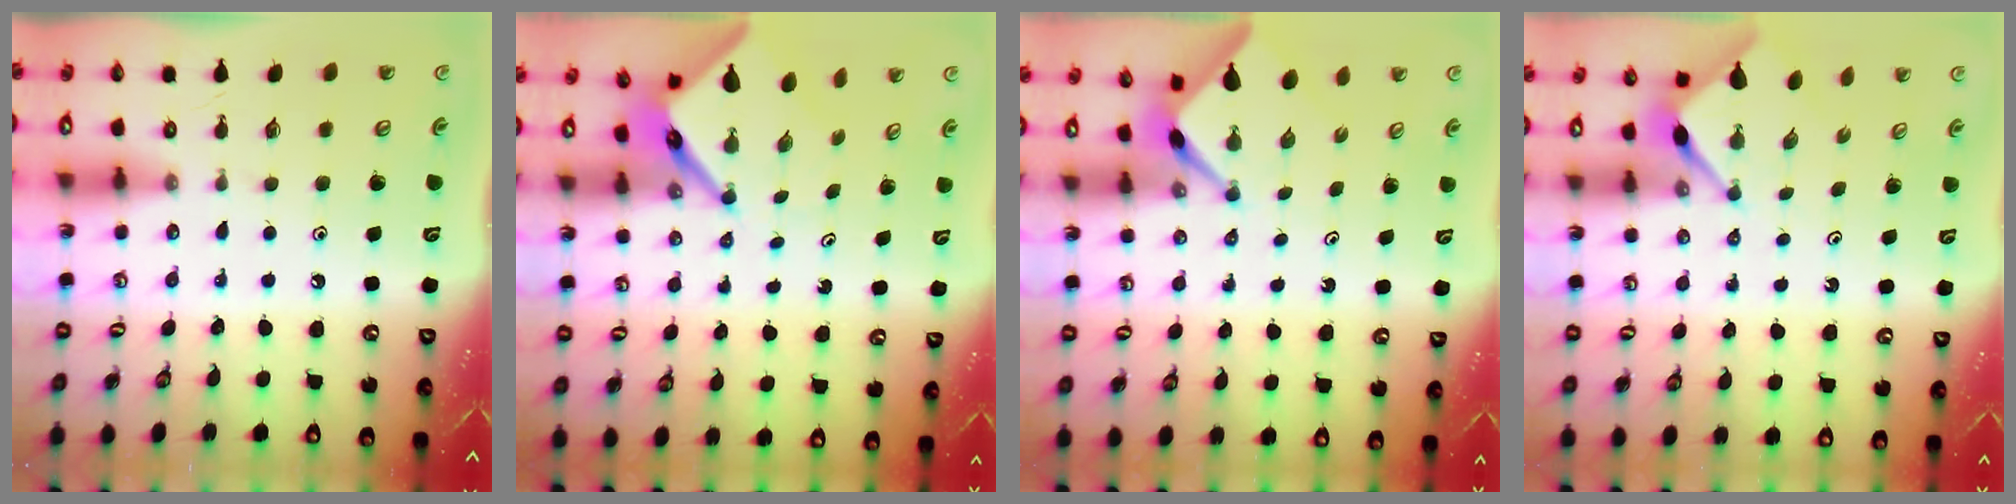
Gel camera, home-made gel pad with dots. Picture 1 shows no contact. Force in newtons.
{"total": 6.7, "press": 6.7, "slide": 0.6}
{"total": 2.5, "press": 2.5, "slide": 0.2}
{"total": 2.9, "press": 2.8, "slide": 0.3}